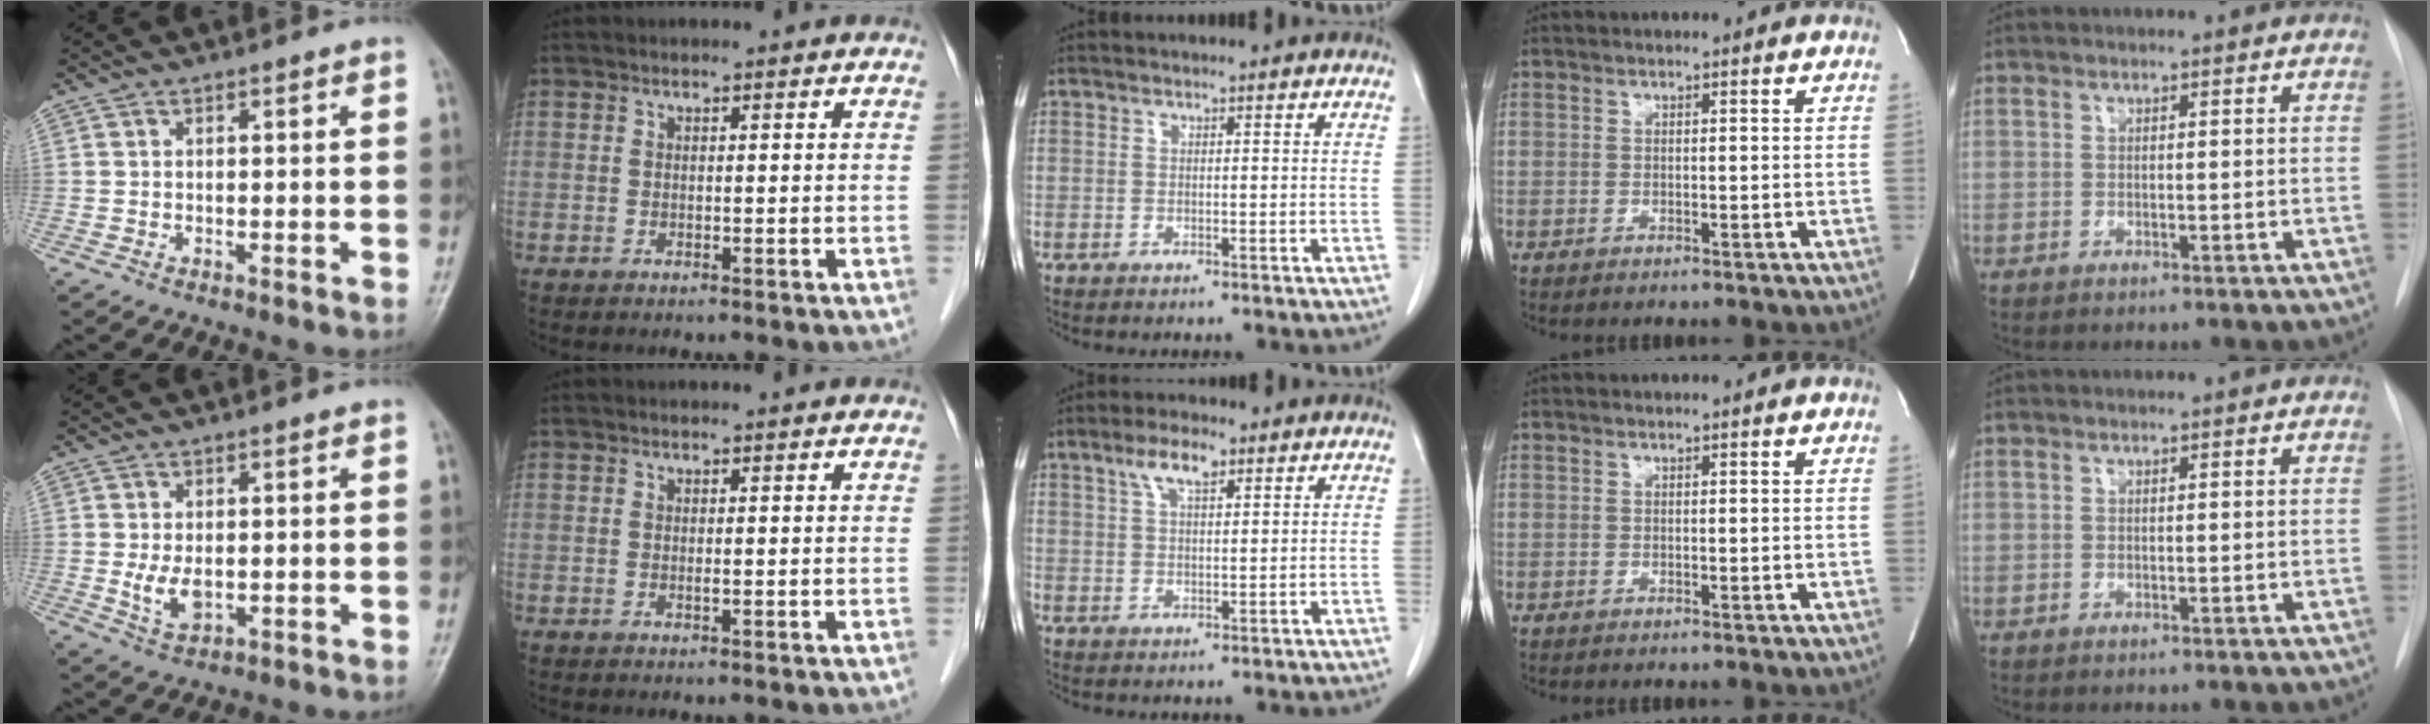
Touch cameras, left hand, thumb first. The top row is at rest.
{"thumb": {"total": 4.5, "force": [-0.1, 2.7, 3.6], "torque": [-0.063, -0.010, 0.006]}, "middle": {"total": 4.8, "force": [2.9, 1.4, 3.6], "torque": [-0.075, 0.008, 0.055]}}